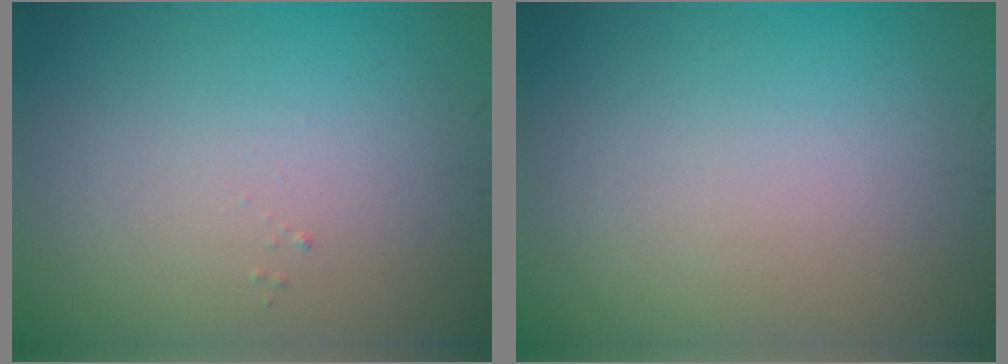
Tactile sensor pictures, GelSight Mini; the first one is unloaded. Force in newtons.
{"total": 0.0}